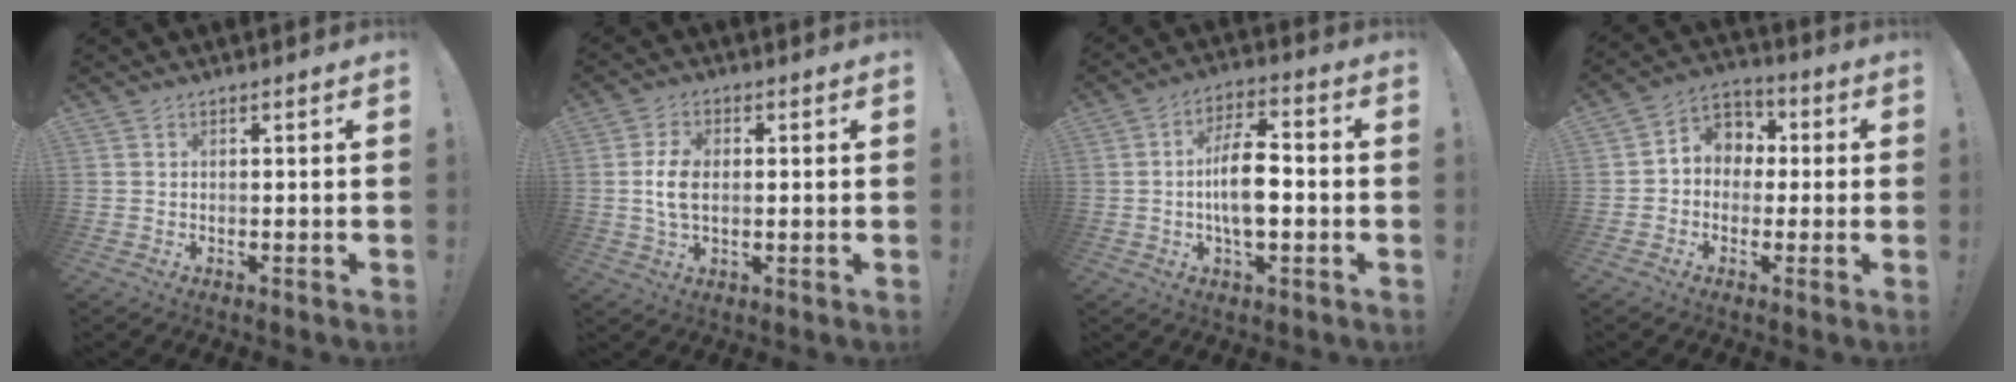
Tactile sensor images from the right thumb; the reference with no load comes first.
{"total": 7.1, "force": [-0.1, 4.4, 5.6], "torque": [-0.118, 0.001, -0.005]}
{"total": 12.0, "force": [-1.6, 6.3, 10.1], "torque": [-0.179, 0.010, -0.030]}
{"total": 6.9, "force": [-0.4, 6.4, 2.5], "torque": [-0.036, 0.011, 0.001]}